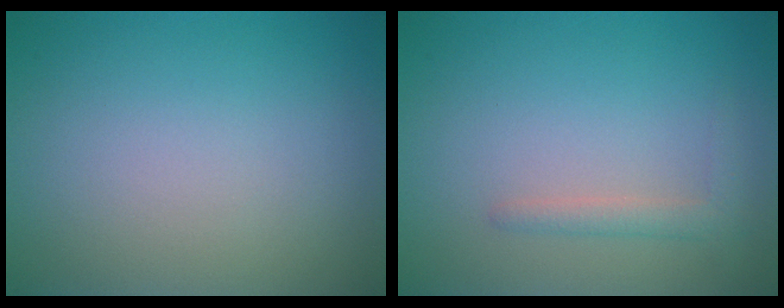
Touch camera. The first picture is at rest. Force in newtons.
{"total": 1.6, "press": 1.6, "slide": 0.1}